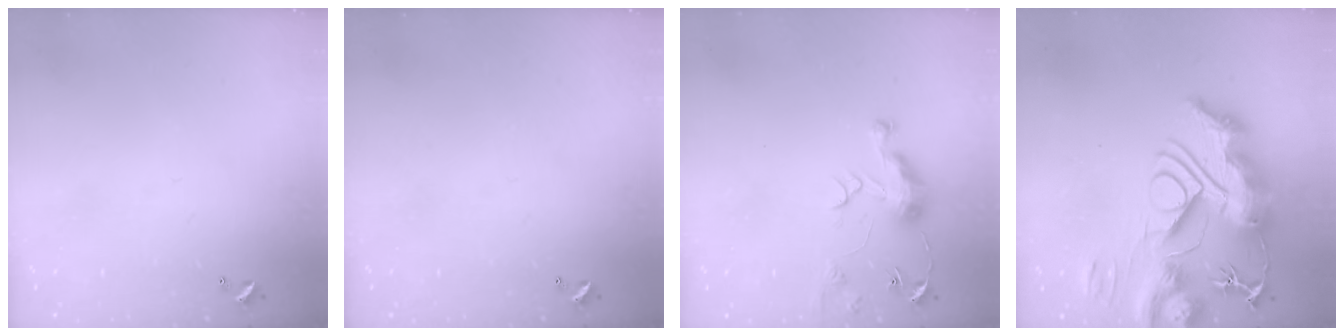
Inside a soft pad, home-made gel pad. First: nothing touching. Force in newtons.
{"total": 0.0}
{"total": 7.0, "press": 7.0, "slide": 0.7}
{"total": 0.5, "press": 0.5, "slide": 0.0}